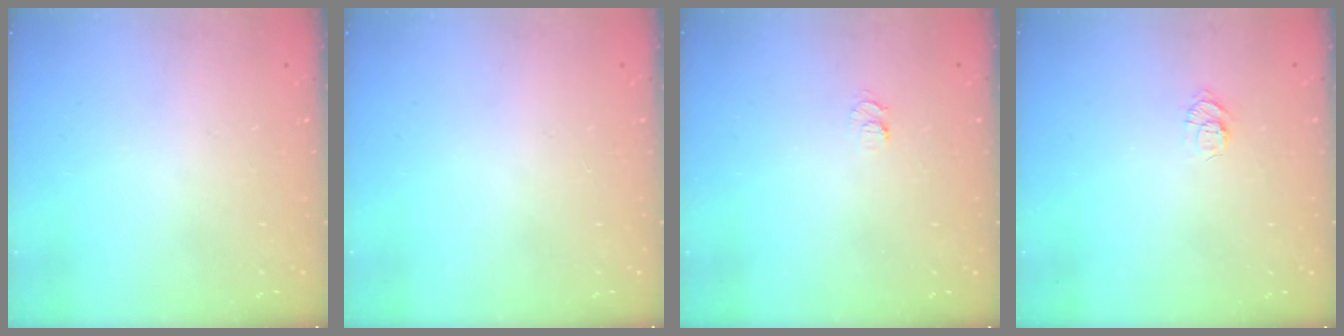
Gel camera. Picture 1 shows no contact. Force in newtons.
{"total": 0.0}
{"total": 4.4, "press": 4.4, "slide": 0.5}
{"total": 4.7, "press": 4.7, "slide": 0.5}